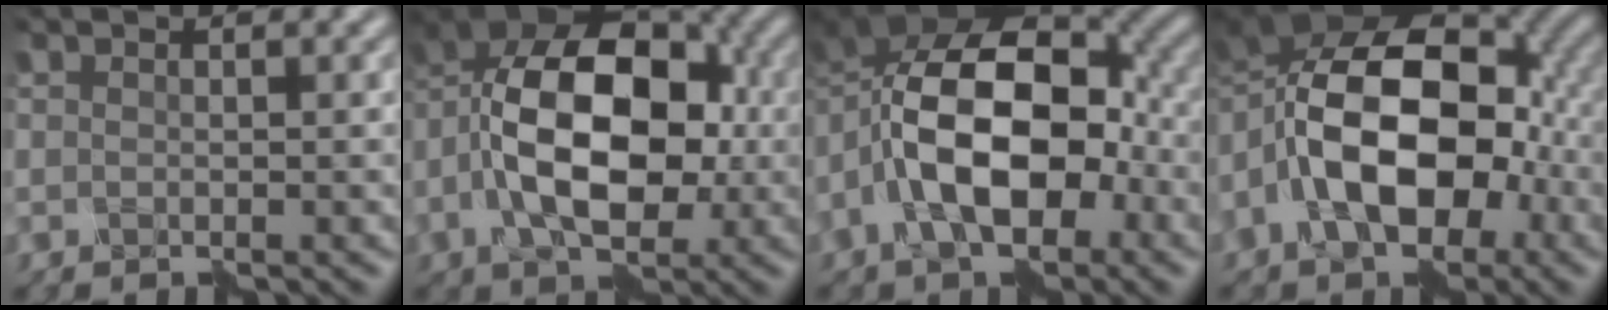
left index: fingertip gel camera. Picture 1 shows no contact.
{"total": 12.0, "force": [-1.4, 7.1, 9.6], "torque": [-0.152, 0.019, -0.036]}
{"total": 12.6, "force": [-3.0, 7.3, 9.9], "torque": [-0.157, 0.015, -0.069]}
{"total": 14.2, "force": [-3.4, 8.2, 11.0], "torque": [-0.181, 0.017, -0.079]}